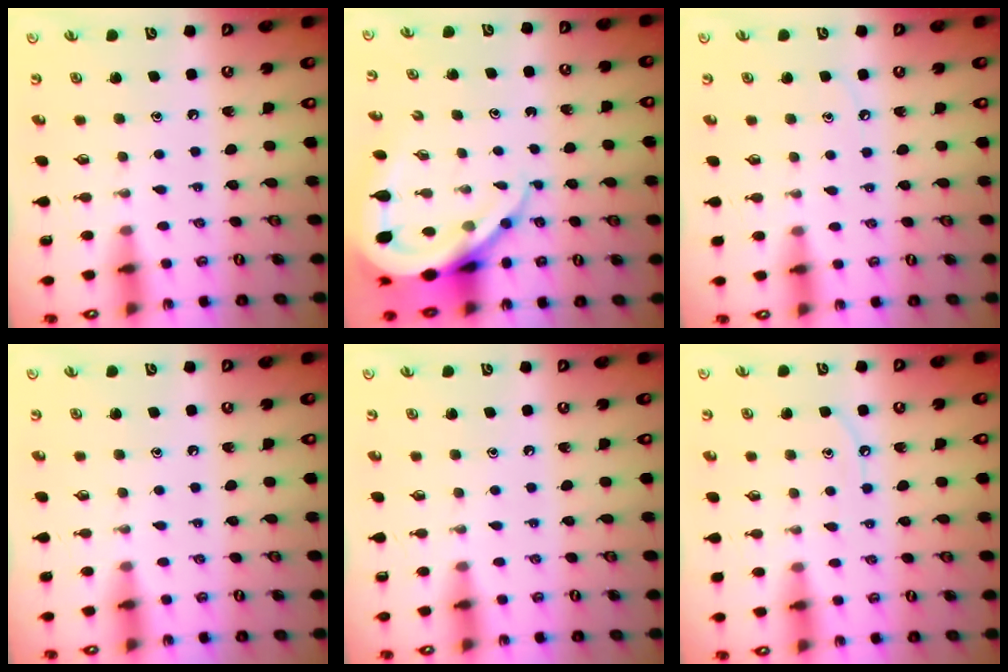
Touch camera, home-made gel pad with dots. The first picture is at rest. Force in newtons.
{"total": 11.5, "press": 11.4, "slide": 1.2}
{"total": 4.3, "press": 4.3, "slide": 0.6}
{"total": 0.0}
{"total": 0.0}
{"total": 6.5, "press": 6.5, "slide": 0.8}